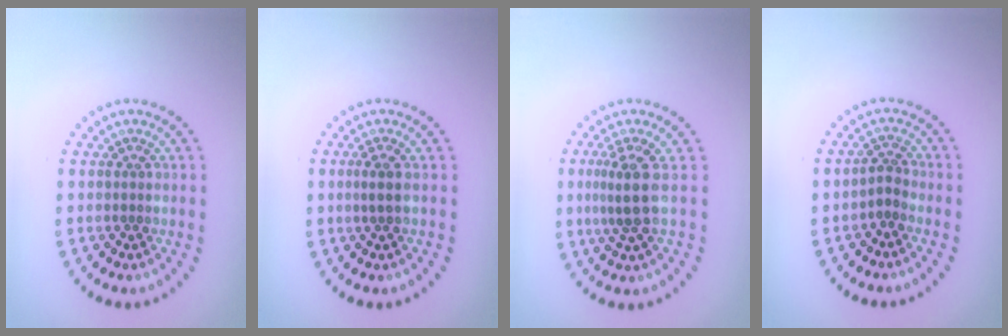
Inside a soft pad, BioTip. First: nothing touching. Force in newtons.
{"total": 1.4, "press": 1.1, "slide": 0.8}
{"total": 2.8, "press": 2.1, "slide": 1.9}
{"total": 1.6, "press": 1.1, "slide": 1.1}